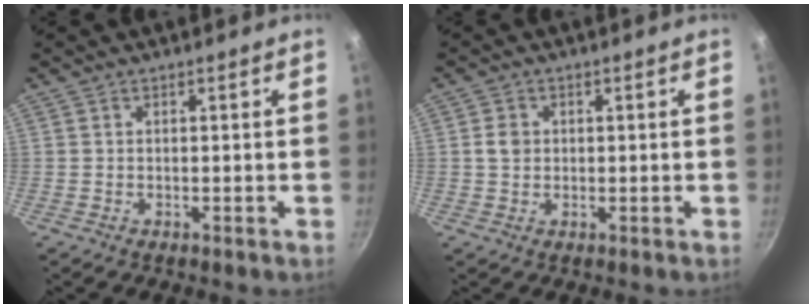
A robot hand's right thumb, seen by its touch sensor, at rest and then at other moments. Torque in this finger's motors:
{"motor_torque": [0.20, 0.46, 0.52, -0.35, 0.00]}